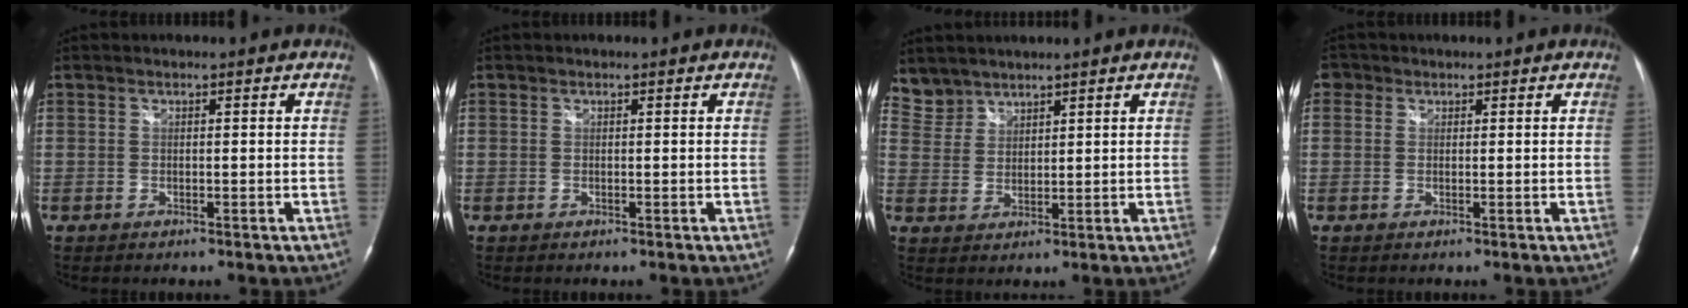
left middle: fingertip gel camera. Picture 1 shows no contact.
{"total": 0.0}
{"total": 4.2, "force": [3.8, 1.6, -0.6], "torque": [0.014, 0.008, 0.085]}
{"total": 1.8, "force": [0.8, 1.5, 0.4], "torque": [-0.002, 0.006, 0.011]}